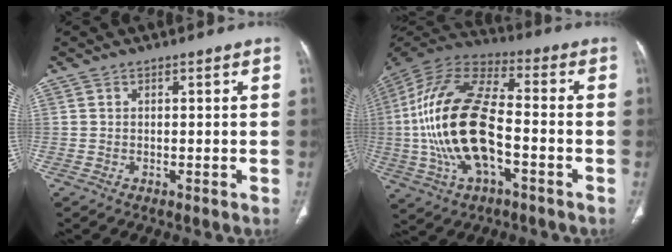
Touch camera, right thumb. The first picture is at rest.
{"total": 22.0, "force": [-3.3, 10.4, 19.1], "torque": [-0.401, 0.028, -0.059]}